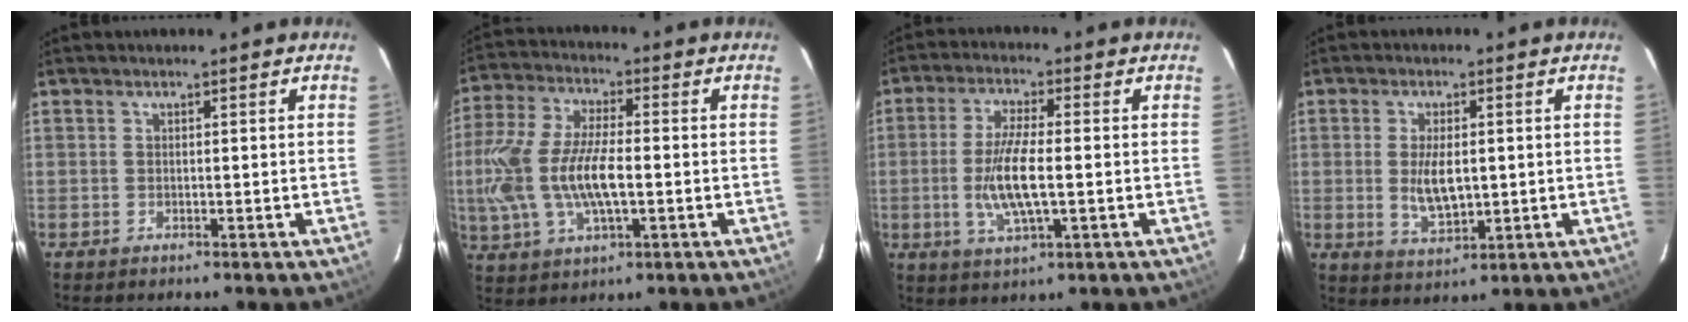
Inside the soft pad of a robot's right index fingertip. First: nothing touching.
{"total": 15.7, "force": [-1.7, 6.6, 14.1], "torque": [-0.303, -0.001, -0.031]}
{"total": 9.2, "force": [-1.4, 2.3, 8.8], "torque": [-0.176, -0.008, -0.025]}
{"total": 6.7, "force": [-0.1, 3.3, 5.8], "torque": [-0.110, -0.009, 0.006]}